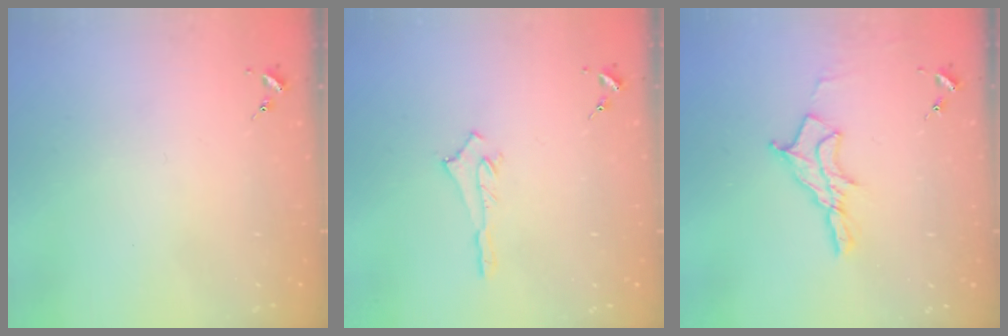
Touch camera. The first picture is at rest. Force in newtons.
{"total": 3.0, "press": 3.0, "slide": 0.2}
{"total": 11.3, "press": 11.3, "slide": 0.9}